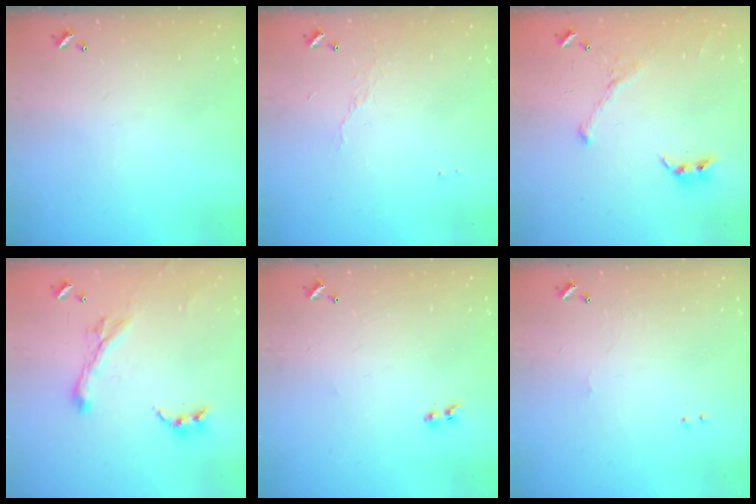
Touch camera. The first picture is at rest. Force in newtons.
{"total": 4.3, "press": 4.3, "slide": 0.5}
{"total": 2.0, "press": 2.0, "slide": 0.4}
{"total": 2.8, "press": 2.5, "slide": 1.3}
{"total": 1.9, "press": 1.7, "slide": 0.9}
{"total": 1.8, "press": 1.8, "slide": 0.6}